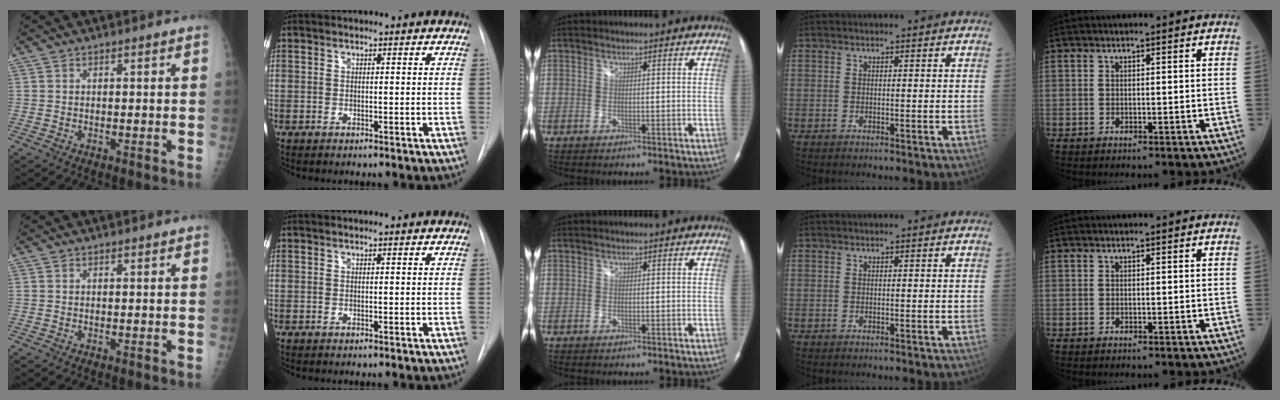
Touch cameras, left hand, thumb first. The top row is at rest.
{"thumb": {"total": 0.6, "force": [0.5, 0.2, 0.2], "torque": [-0.003, -0.001, 0.006]}, "index": {"total": 0.7, "force": [0.6, -0.1, 0.3], "torque": [-0.009, 0.003, 0.008]}}